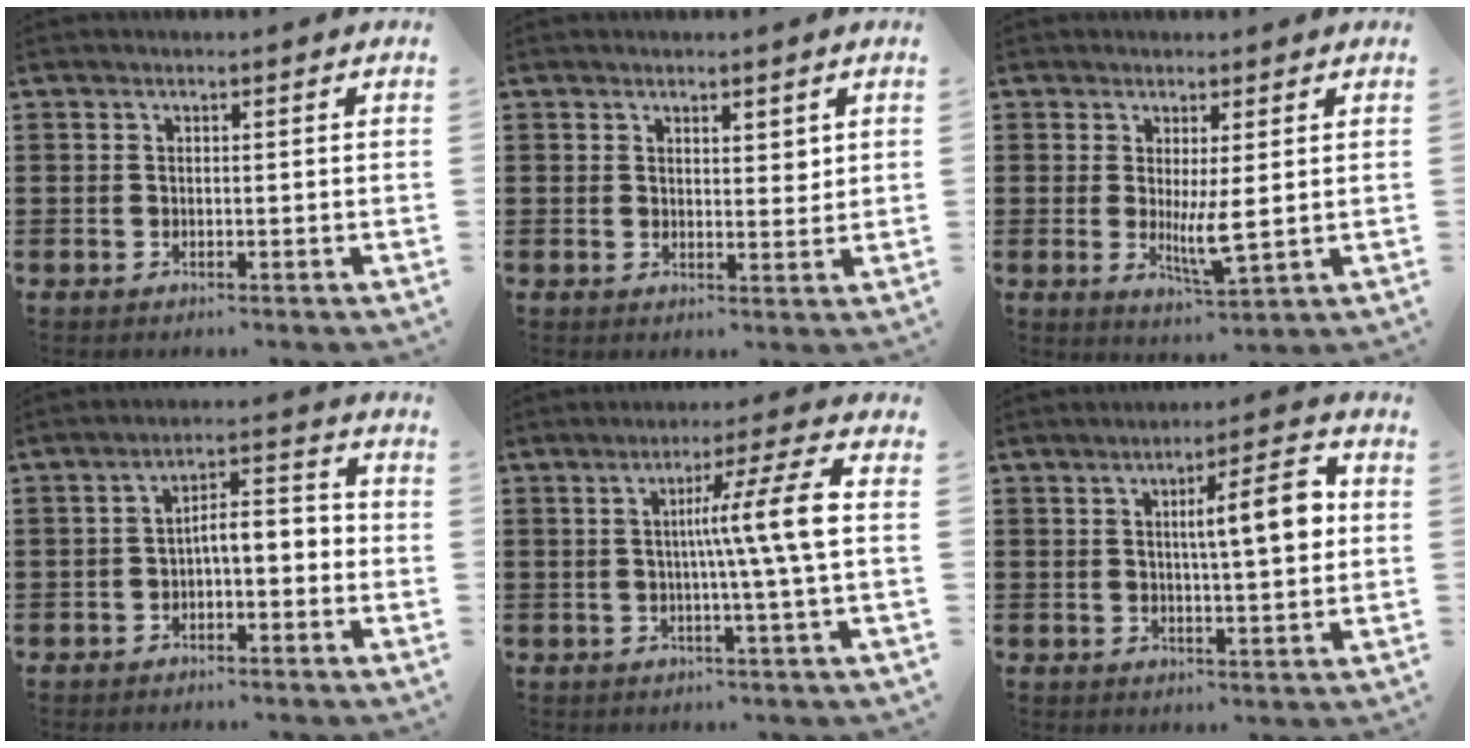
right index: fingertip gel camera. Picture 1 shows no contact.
{"total": 2.1, "force": [1.7, 0.9, 0.6], "torque": [-0.007, 0.002, 0.031]}
{"total": 5.0, "force": [0.1, 0.9, 4.9], "torque": [-0.089, -0.014, -0.002]}
{"total": 3.6, "force": [-1.9, 1.4, 2.7], "torque": [-0.052, 0.010, -0.042]}
{"total": 8.6, "force": [0.3, -0.8, 8.5], "torque": [-0.146, -0.005, -0.007]}
{"total": 8.0, "force": [1.5, 1.2, 7.8], "torque": [-0.123, -0.007, 0.016]}